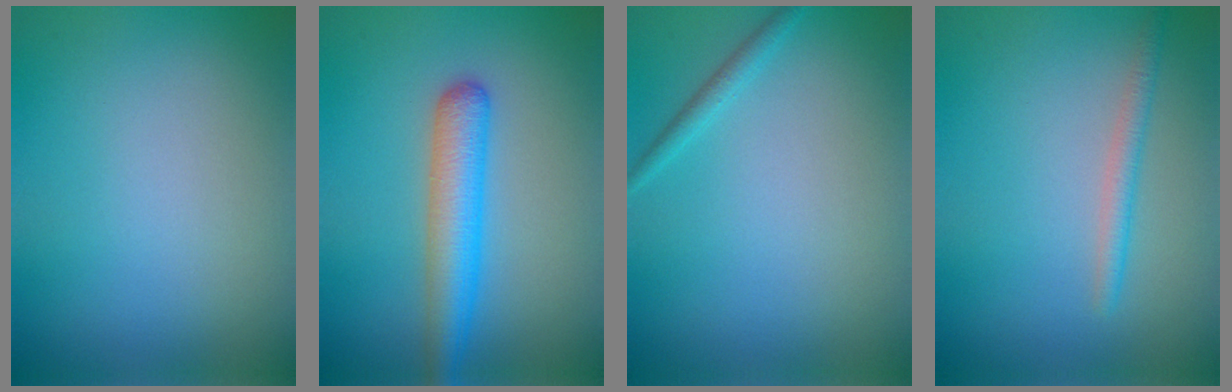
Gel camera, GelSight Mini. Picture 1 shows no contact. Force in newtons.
{"total": 4.6, "press": 4.6, "slide": 0.2}
{"total": 1.1, "press": 1.1, "slide": 0.0}
{"total": 1.9, "press": 1.9, "slide": 0.0}